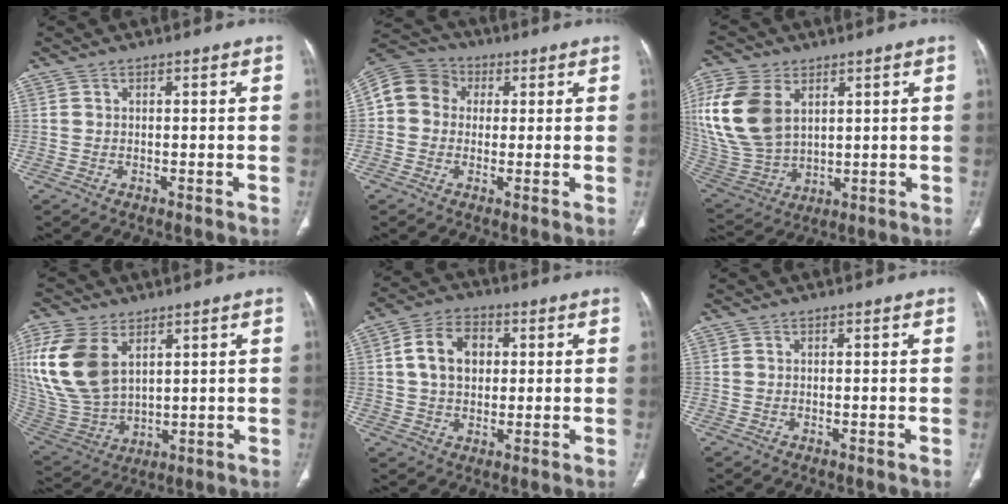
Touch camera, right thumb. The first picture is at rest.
{"total": 9.3, "force": [1.4, 8.2, 4.2], "torque": [-0.065, 0.024, 0.010]}
{"total": 19.3, "force": [5.9, 13.0, 13.1], "torque": [-0.292, -0.019, 0.128]}
{"total": 18.4, "force": [6.7, 11.5, 12.7], "torque": [-0.278, -0.024, 0.145]}
{"total": 10.0, "force": [2.0, 7.2, 6.7], "torque": [-0.097, 0.009, 0.032]}
{"total": 0.0}